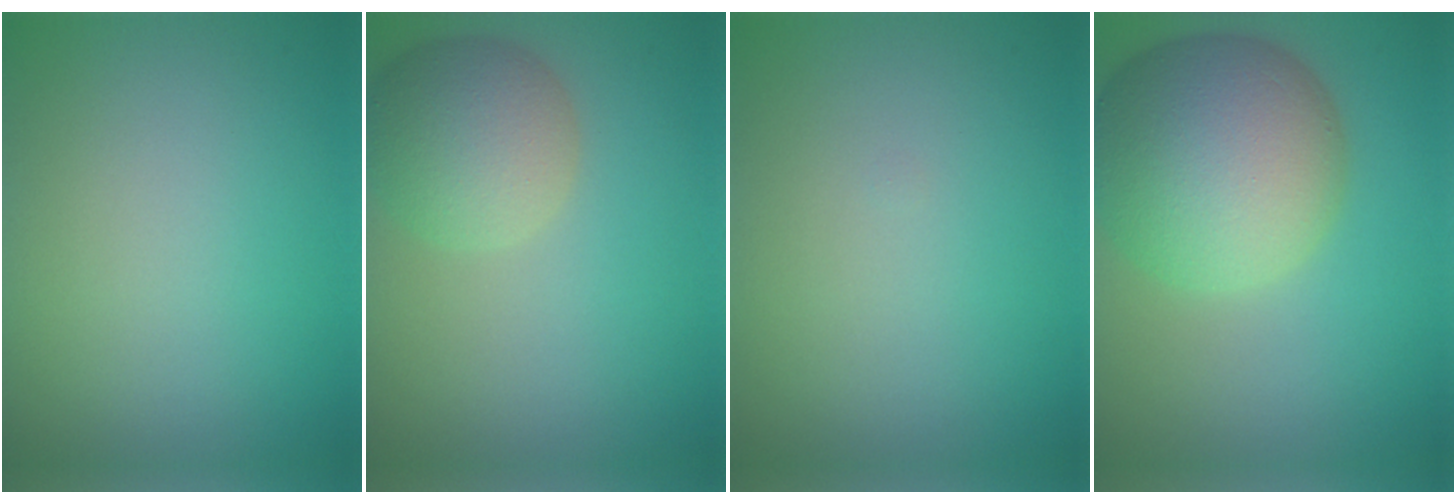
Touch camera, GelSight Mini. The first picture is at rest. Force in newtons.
{"total": 5.4, "press": 5.4, "slide": 0.5}
{"total": 0.0}
{"total": 11.4, "press": 11.4, "slide": 0.6}